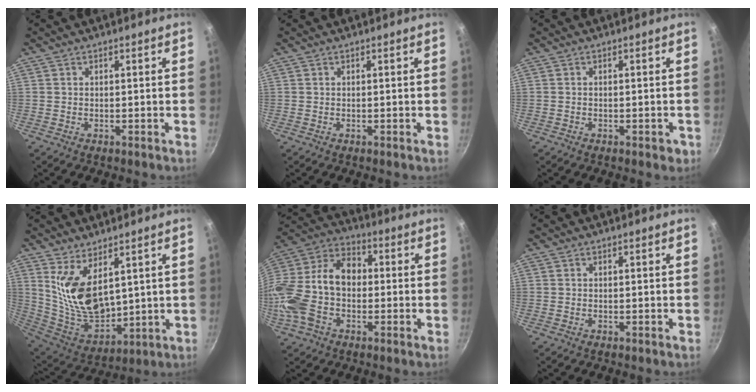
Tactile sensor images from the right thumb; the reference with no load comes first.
{"total": 0.0}
{"total": 2.0, "force": [-0.9, 1.0, 1.4], "torque": [-0.013, 0.011, -0.006]}
{"total": 13.3, "force": [5.5, 6.9, 10.0], "torque": [-0.167, -0.069, 0.128]}
{"total": 21.3, "force": [-2.5, 14.6, 15.2], "torque": [-0.296, 0.051, -0.061]}
{"total": 0.0}